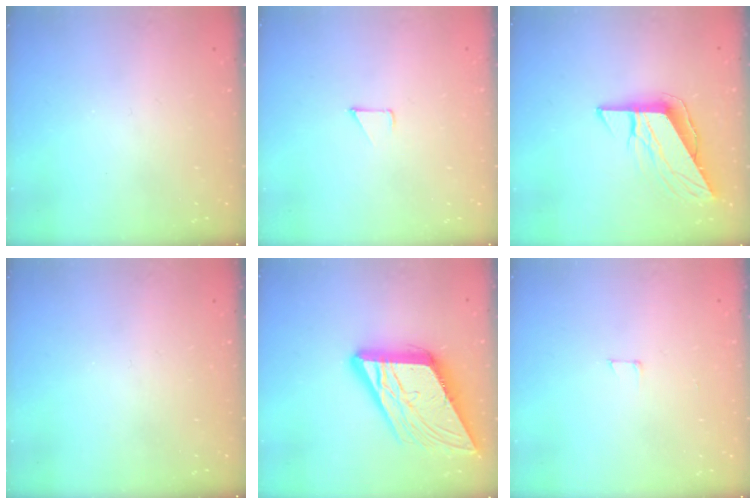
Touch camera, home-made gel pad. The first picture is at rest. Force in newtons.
{"total": 3.3, "press": 3.3, "slide": 0.3}
{"total": 9.4, "press": 9.4, "slide": 1.0}
{"total": 0.0}
{"total": 18.7, "press": 18.6, "slide": 2.1}
{"total": 2.9, "press": 2.9, "slide": 0.2}